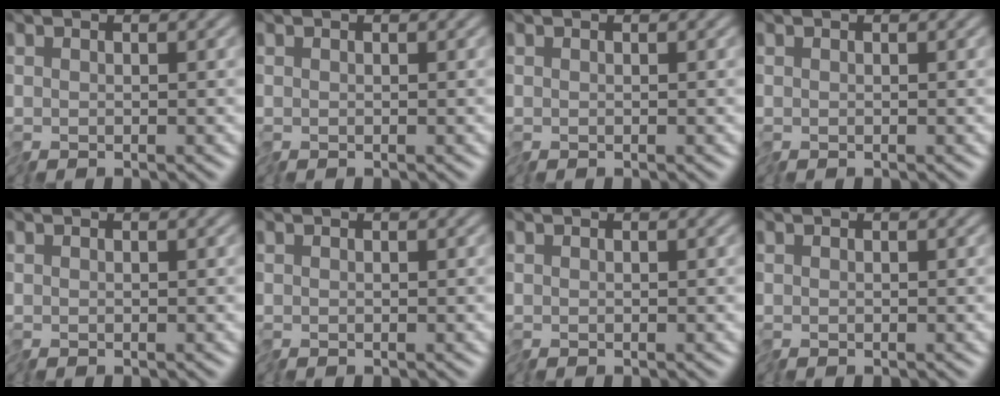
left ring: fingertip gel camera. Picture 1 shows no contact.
{"total": 0.0}
{"total": 0.0}
{"total": 0.0}
{"total": 0.0}
{"total": 0.0}
{"total": 0.0}
{"total": 0.0}